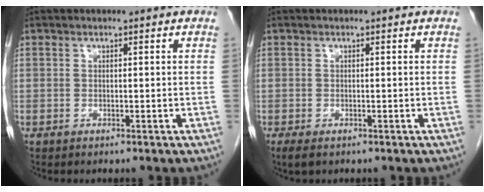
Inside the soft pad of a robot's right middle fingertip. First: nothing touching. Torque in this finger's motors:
{"motor_torque": [0.33, 0.10, 0.01, 0.01]}